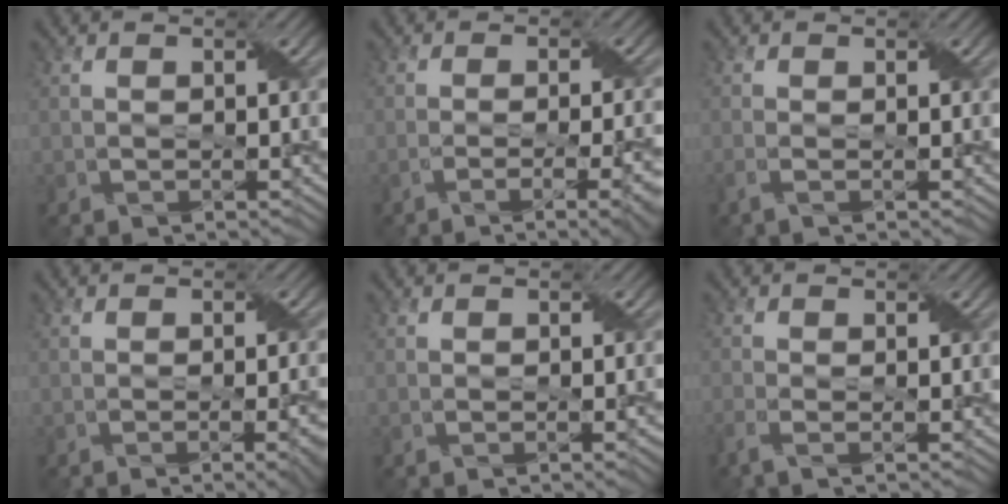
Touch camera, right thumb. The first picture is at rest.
{"total": 7.4, "force": [-3.5, 2.0, 6.3], "torque": [-0.078, -0.003, -0.047]}
{"total": 1.3, "force": [-0.5, 0.3, 1.1], "torque": [-0.022, 0.000, -0.017]}
{"total": 4.1, "force": [-1.4, 1.2, 3.7], "torque": [-0.038, -0.003, -0.014]}
{"total": 1.5, "force": [-0.3, 0.5, 1.4], "torque": [-0.014, 0.002, -0.007]}
{"total": 2.1, "force": [-1.1, 0.5, 1.7], "torque": [-0.033, -0.003, -0.034]}